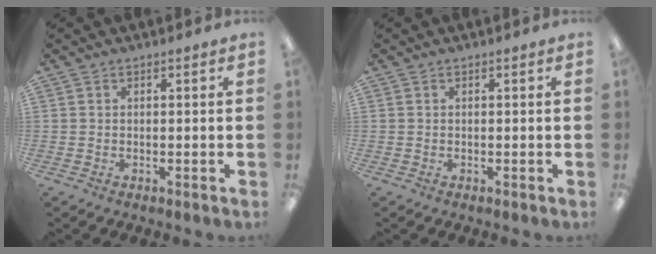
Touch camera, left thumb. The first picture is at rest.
{"total": 0.0}